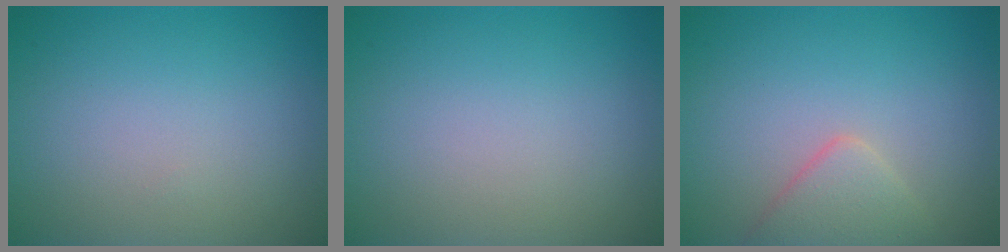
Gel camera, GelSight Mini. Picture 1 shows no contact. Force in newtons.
{"total": 0.0}
{"total": 2.6, "press": 2.6, "slide": 0.2}